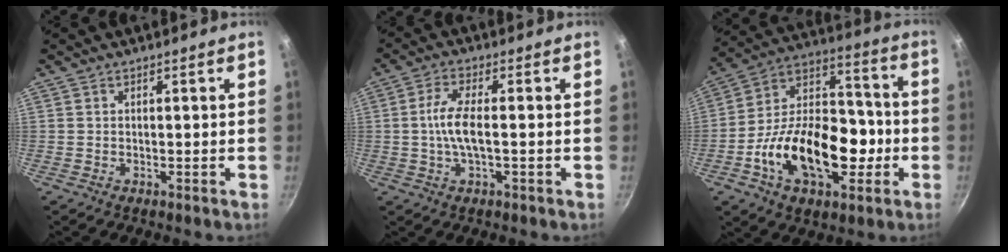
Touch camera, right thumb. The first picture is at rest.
{"total": 6.2, "force": [-0.5, 1.9, 5.9], "torque": [-0.129, 0.010, -0.017]}
{"total": 23.4, "force": [-6.5, 13.9, 17.7], "torque": [-0.256, 0.052, -0.115]}